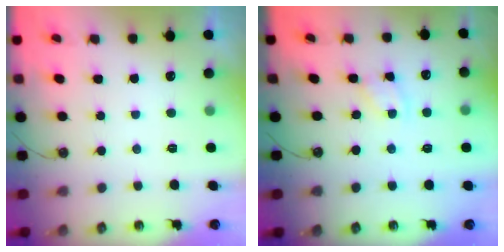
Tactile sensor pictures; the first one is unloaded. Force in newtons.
{"total": 1.9, "press": 1.9, "slide": 0.3}